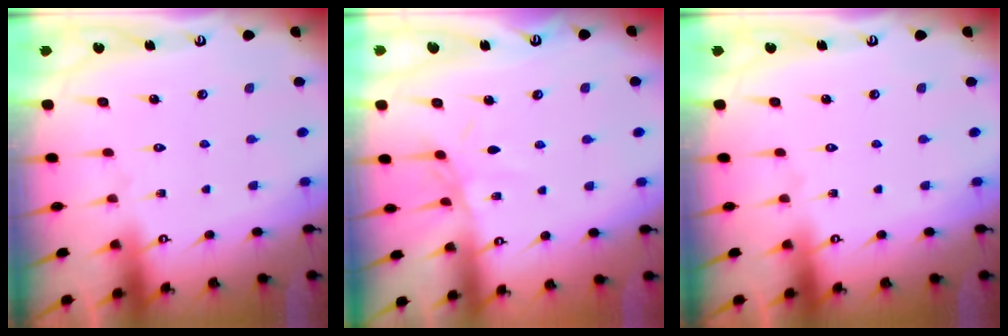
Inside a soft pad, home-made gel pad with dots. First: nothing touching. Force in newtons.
{"total": 3.3, "press": 3.3, "slide": 0.5}
{"total": 0.0}